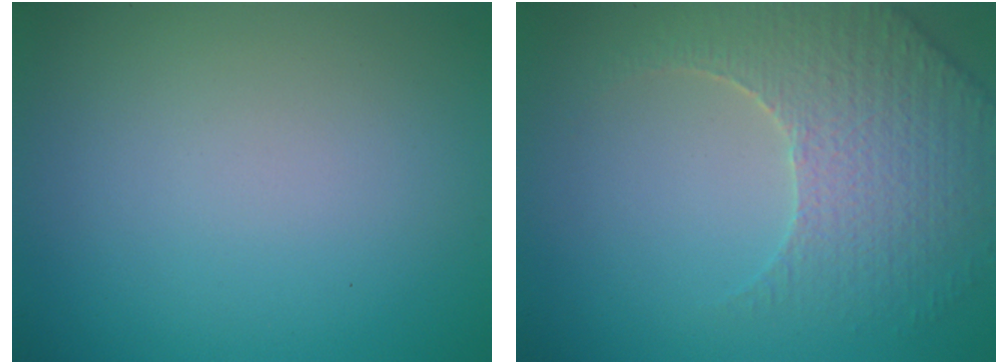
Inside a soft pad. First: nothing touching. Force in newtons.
{"total": 4.3, "press": 4.2, "slide": 1.2}